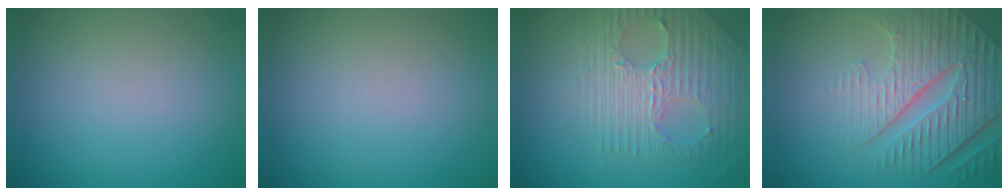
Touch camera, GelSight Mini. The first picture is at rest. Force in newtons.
{"total": 0.0}
{"total": 7.1, "press": 4.7, "slide": 5.3}
{"total": 7.4, "press": 5.6, "slide": 4.9}